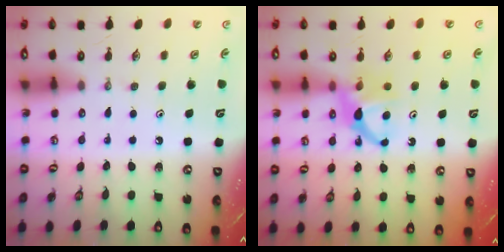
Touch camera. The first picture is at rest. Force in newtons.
{"total": 6.0, "press": 5.9, "slide": 0.9}